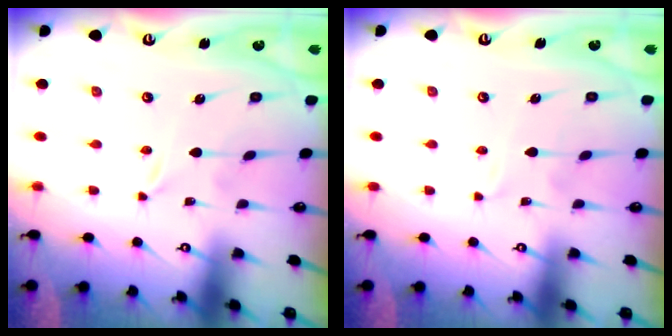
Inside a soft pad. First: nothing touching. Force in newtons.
{"total": 2.2, "press": 2.2, "slide": 0.3}